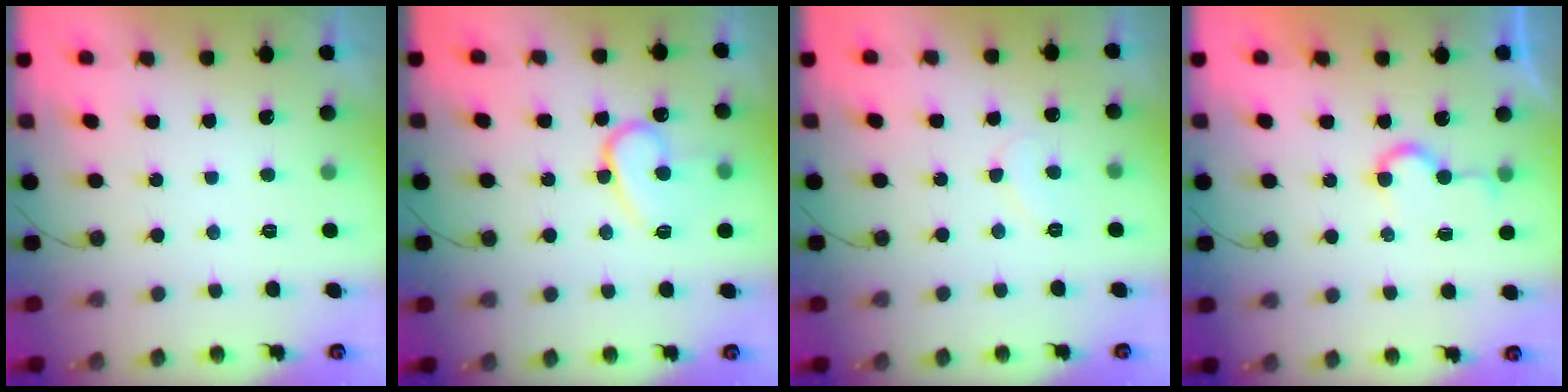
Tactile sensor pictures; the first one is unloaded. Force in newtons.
{"total": 12.9, "press": 12.8, "slide": 1.3}
{"total": 6.0, "press": 6.0, "slide": 0.6}
{"total": 5.1, "press": 5.0, "slide": 0.5}